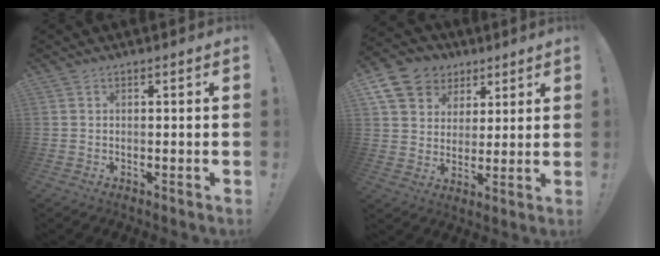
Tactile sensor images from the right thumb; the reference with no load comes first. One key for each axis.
{"total": 12.8, "fx": 6.4, "fy": 10.1, "fz": 4.6, "tx": -0.073, "ty": -0.035, "tz": 0.130}